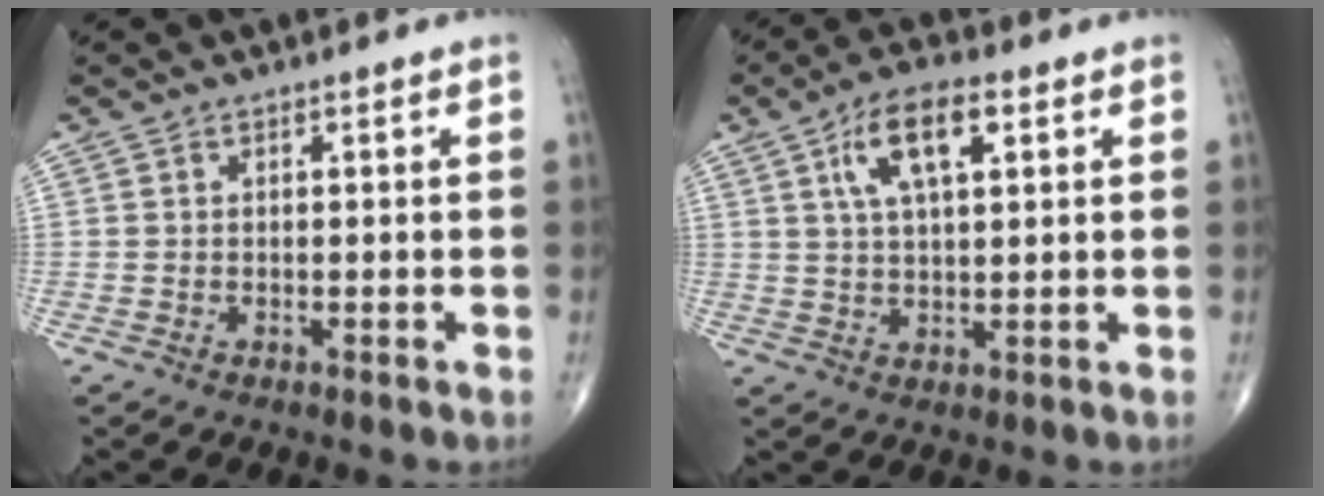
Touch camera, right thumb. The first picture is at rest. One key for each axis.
{"total": 9.9, "fx": 3.8, "fy": 4.1, "fz": 8.1, "tx": -0.143, "ty": 0.001, "tz": 0.067}